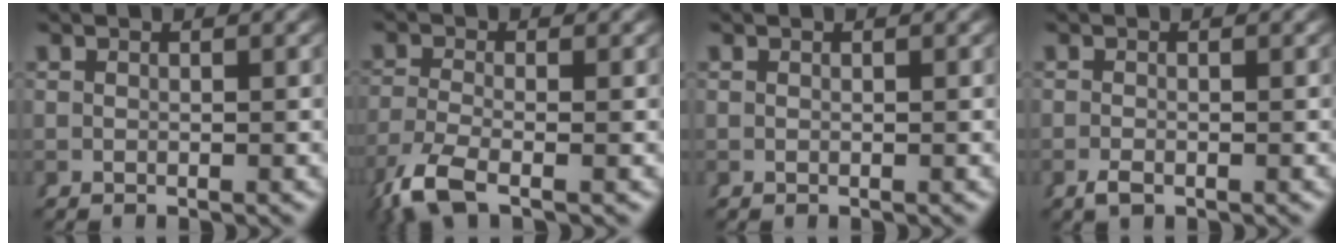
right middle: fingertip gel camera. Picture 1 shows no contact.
{"total": 4.2, "force": [-2.6, 1.4, 3.0], "torque": [-0.077, -0.020, -0.032]}
{"total": 0.0}
{"total": 0.9, "force": [-0.8, -0.1, 0.4], "torque": [-0.006, -0.006, -0.011]}